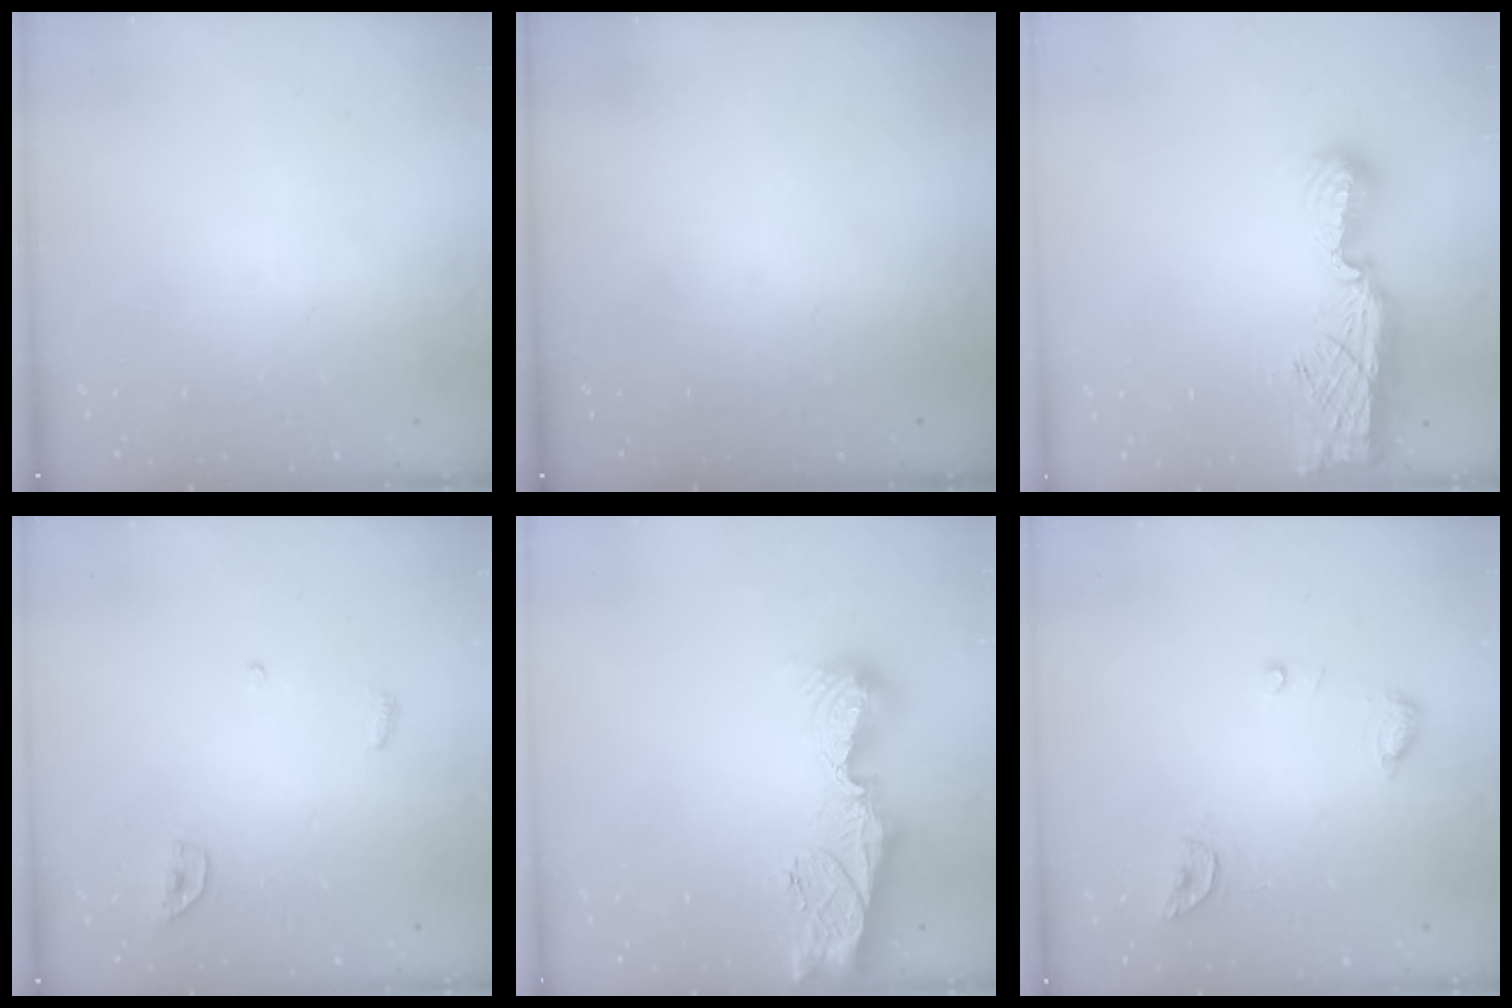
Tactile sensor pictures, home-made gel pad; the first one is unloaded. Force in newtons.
{"total": 0.0}
{"total": 11.0, "press": 11.0, "slide": 1.0}
{"total": 4.6, "press": 4.6, "slide": 0.4}
{"total": 11.9, "press": 11.9, "slide": 1.4}
{"total": 7.9, "press": 7.9, "slide": 0.7}